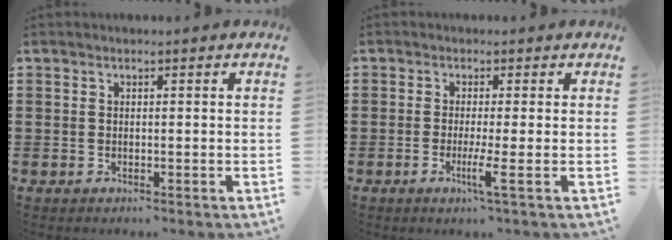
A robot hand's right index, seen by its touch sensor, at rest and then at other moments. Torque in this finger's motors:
{"motor_torque": [0.44, 1.62, -0.09, -0.04]}